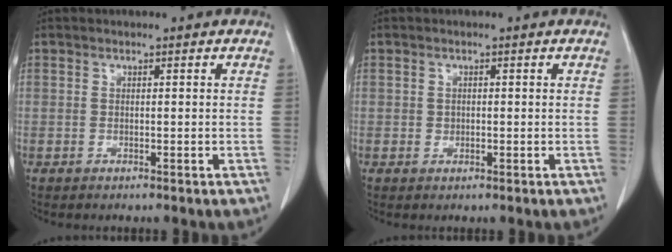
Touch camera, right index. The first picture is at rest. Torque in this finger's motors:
{"motor_torque": [-0.07, 0.08, 0.01, 0.01]}